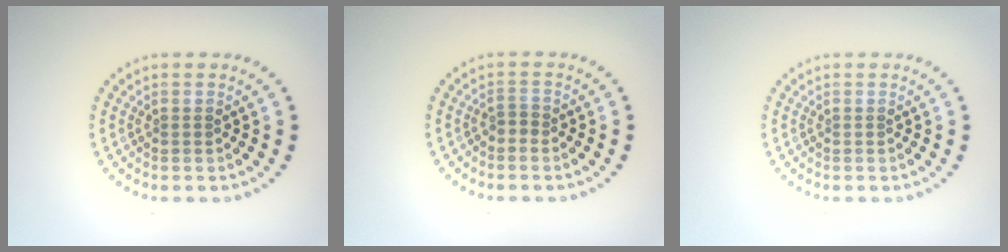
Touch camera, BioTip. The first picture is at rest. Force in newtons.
{"total": 0.9, "press": 0.7, "slide": 0.6}
{"total": 0.0}